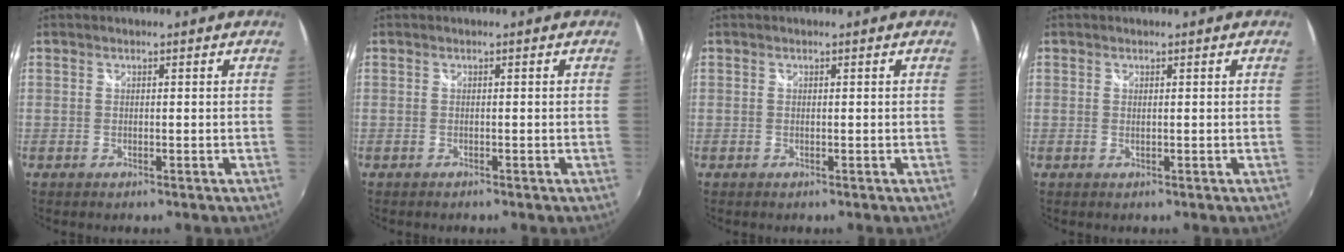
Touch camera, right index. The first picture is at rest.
{"total": 0.5, "force": [-0.5, 0.2, 0.1], "torque": [-0.004, -0.004, -0.010]}
{"total": 0.0}
{"total": 0.0}